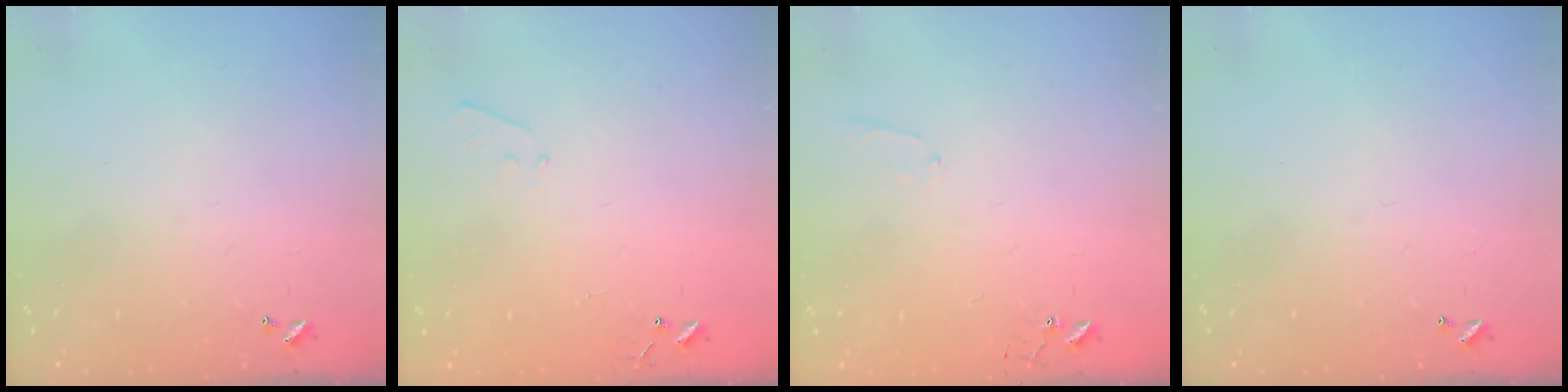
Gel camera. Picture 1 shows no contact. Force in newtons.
{"total": 4.2, "press": 4.2, "slide": 0.6}
{"total": 5.1, "press": 5.1, "slide": 0.5}
{"total": 0.0}